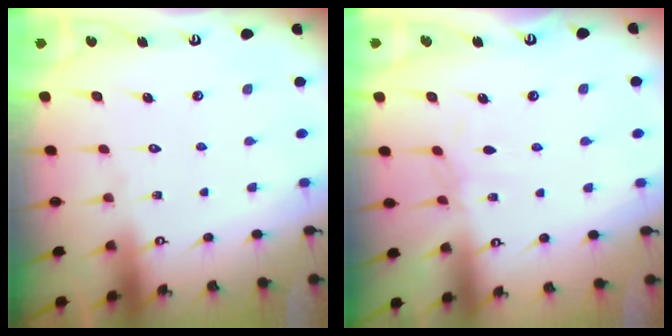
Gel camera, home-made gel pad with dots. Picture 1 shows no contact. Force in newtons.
{"total": 1.7, "press": 1.6, "slide": 0.4}